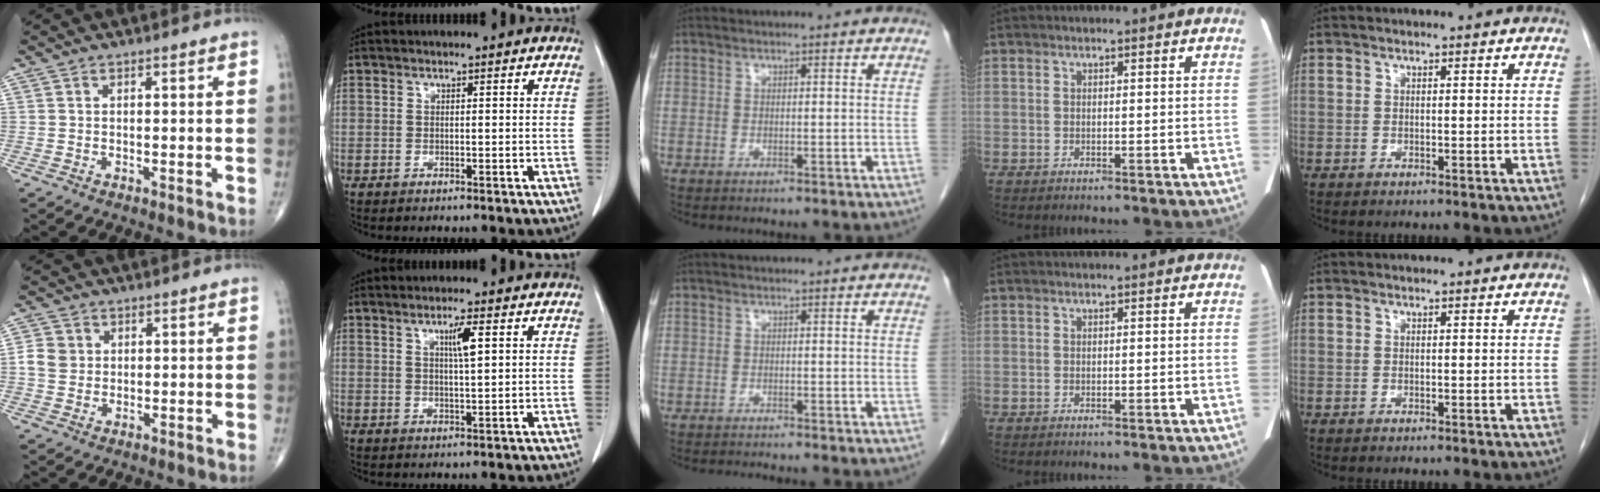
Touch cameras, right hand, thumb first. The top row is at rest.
{"thumb": {"total": 4.2, "force": [0.5, 3.8, 1.8], "torque": [-0.020, 0.003, 0.007]}, "index": {"total": 3.6, "force": [1.3, 0.0, 3.3], "torque": [-0.055, -0.002, 0.021]}, "middle": {"total": 2.2, "force": [-2.1, -0.4, 0.5], "torque": [-0.009, -0.009, -0.031]}}